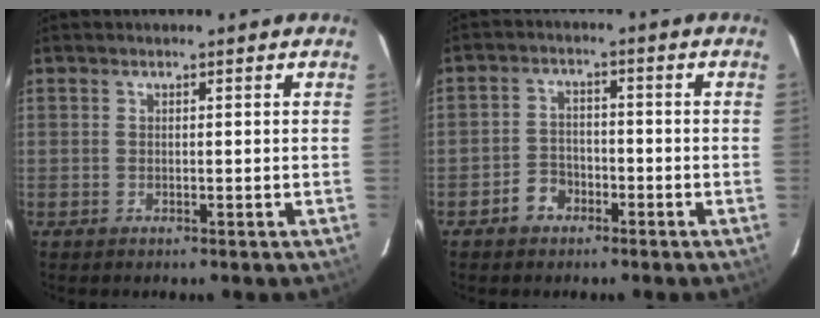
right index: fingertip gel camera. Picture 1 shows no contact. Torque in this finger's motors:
{"motor_torque": [0.80, -0.75, 0.37, 0.05]}